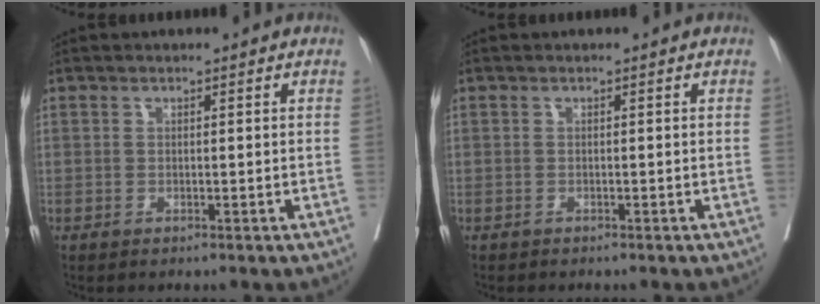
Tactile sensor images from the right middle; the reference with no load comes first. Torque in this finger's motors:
{"motor_torque": [-0.02, -0.11, -0.03, 0.01]}